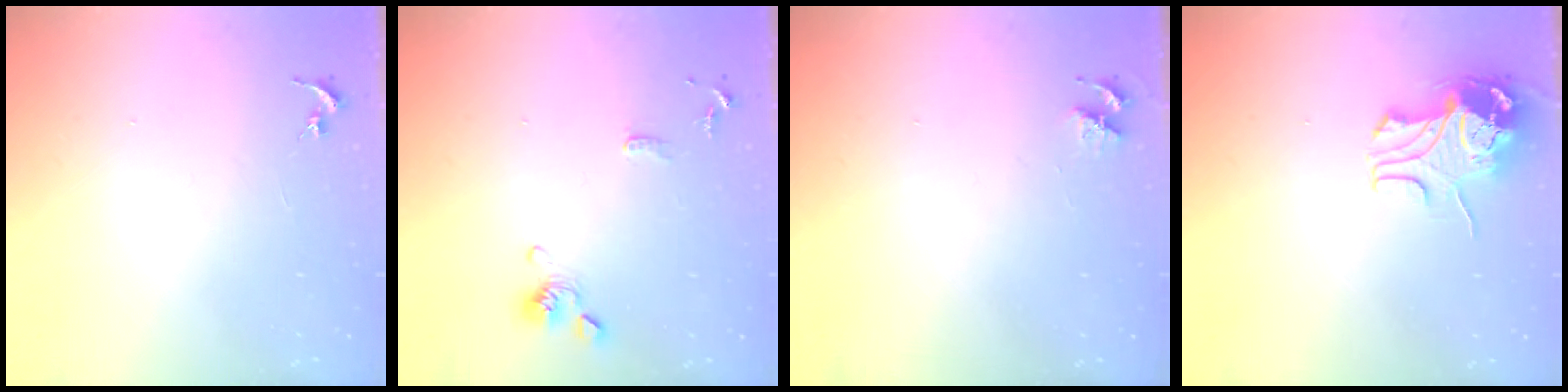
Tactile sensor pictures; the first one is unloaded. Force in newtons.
{"total": 10.8, "press": 10.6, "slide": 2.0}
{"total": 3.6, "press": 3.6, "slide": 0.5}
{"total": 10.0, "press": 10.0, "slide": 1.3}